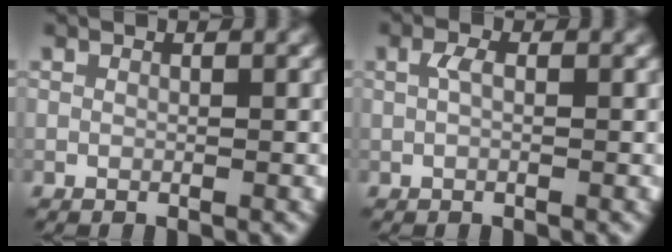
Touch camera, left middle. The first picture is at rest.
{"total": 1.1, "force": [0.2, 0.5, 1.0], "torque": [-0.023, 0.002, 0.002]}